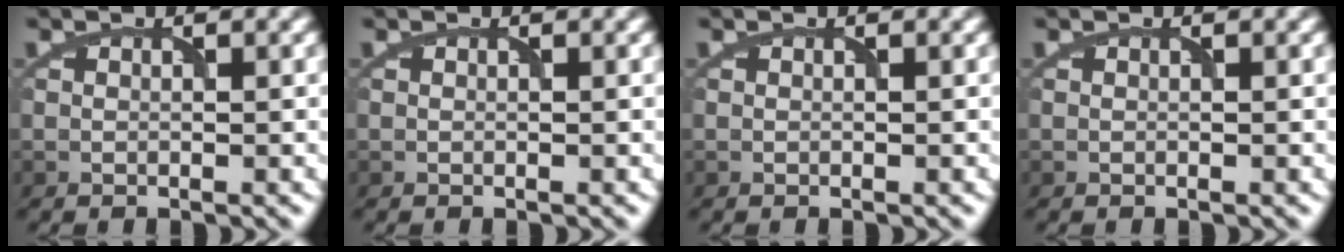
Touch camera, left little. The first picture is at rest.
{"total": 0.0}
{"total": 0.0}
{"total": 0.0}